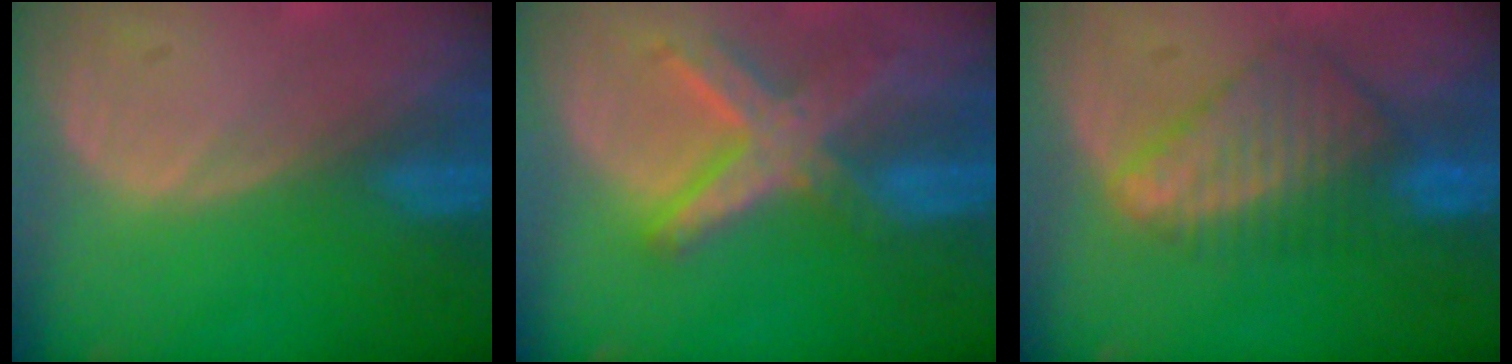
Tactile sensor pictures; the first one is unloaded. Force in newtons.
{"total": 8.2, "press": 7.0, "slide": 4.3}
{"total": 8.1, "press": 7.2, "slide": 3.7}